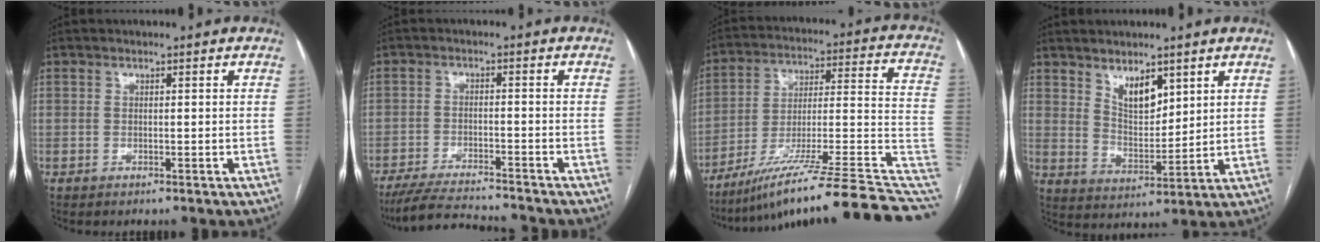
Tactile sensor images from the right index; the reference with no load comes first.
{"total": 7.3, "force": [-6.8, 0.4, 2.5], "torque": [-0.041, -0.014, -0.113]}
{"total": 27.7, "force": [-21.3, 1.7, 17.7], "torque": [-0.174, 0.010, -0.318]}
{"total": 6.4, "force": [4.0, 2.8, 4.1], "torque": [-0.076, -0.008, 0.081]}